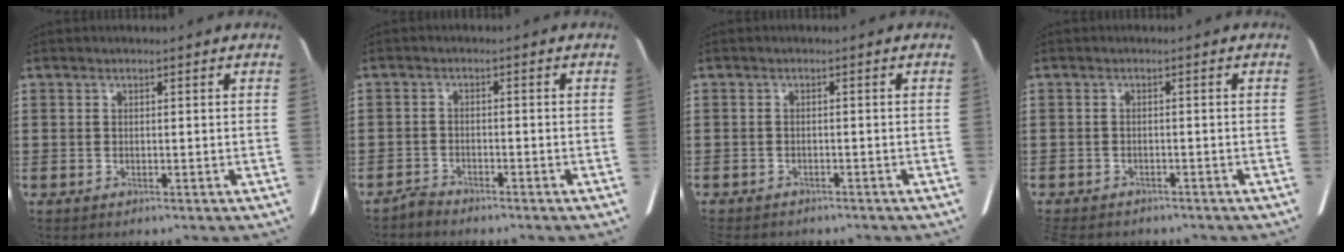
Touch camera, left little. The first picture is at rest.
{"total": 1.7, "force": [-1.7, 0.1, 0.2], "torque": [-0.010, 0.003, -0.035]}
{"total": 0.9, "force": [-0.9, 0.1, 0.1], "torque": [-0.006, -0.002, -0.017]}
{"total": 1.1, "force": [-1.0, 0.1, 0.1], "torque": [-0.007, -0.002, -0.022]}